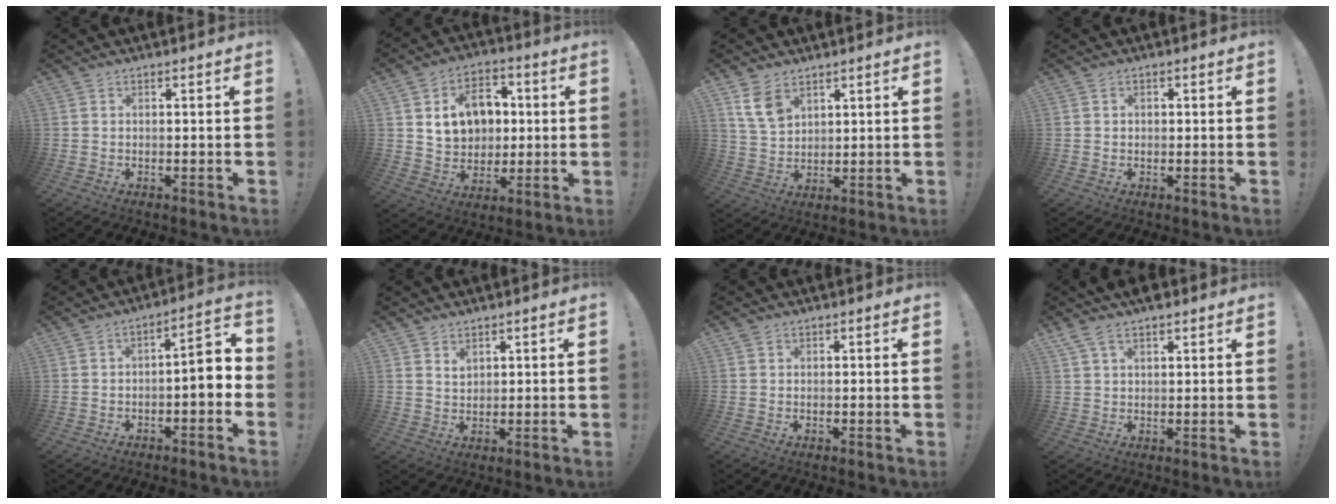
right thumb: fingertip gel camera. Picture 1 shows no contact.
{"total": 14.4, "force": [3.9, 11.5, 7.8], "torque": [-0.102, -0.012, 0.082]}
{"total": 8.4, "force": [5.0, 5.4, 4.2], "torque": [-0.077, -0.016, 0.101]}
{"total": 0.8, "force": [0.1, 0.7, 0.3], "torque": [-0.004, 0.002, 0.002]}
{"total": 5.9, "force": [-1.8, 1.4, 5.4], "torque": [-0.071, -0.005, -0.037]}
{"total": 2.8, "force": [2.2, 1.4, 0.9], "torque": [-0.001, -0.019, 0.036]}
{"total": 0.7, "force": [0.5, 0.4, 0.2], "torque": [-0.005, 0.000, 0.010]}
{"total": 6.0, "force": [4.0, 2.6, 3.7], "torque": [-0.074, -0.006, 0.076]}